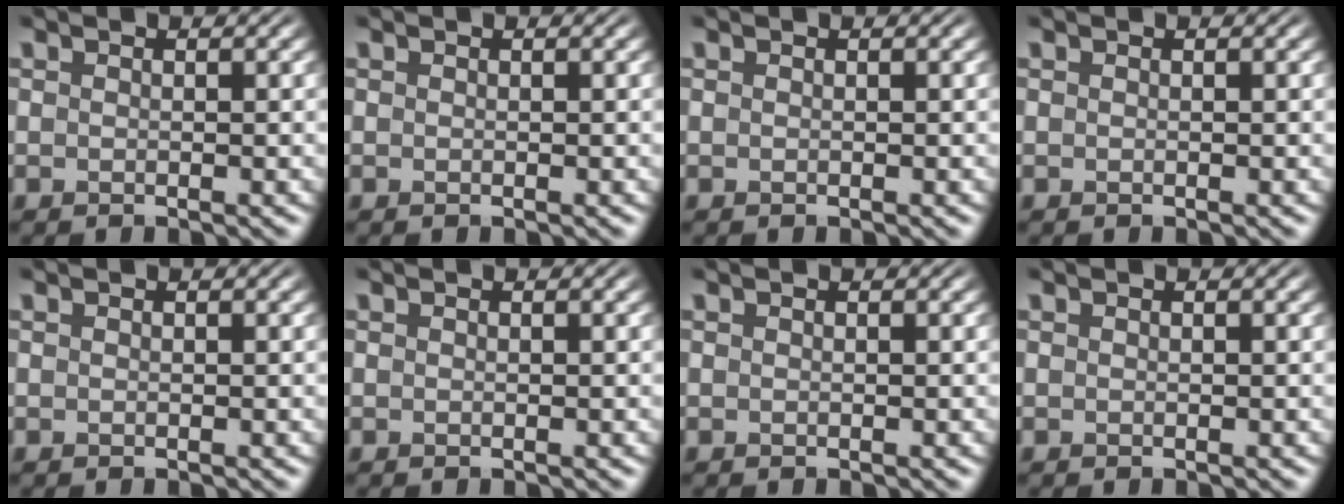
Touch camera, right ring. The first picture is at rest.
{"total": 0.0}
{"total": 0.0}
{"total": 0.0}
{"total": 0.0}
{"total": 0.0}
{"total": 0.0}
{"total": 0.0}